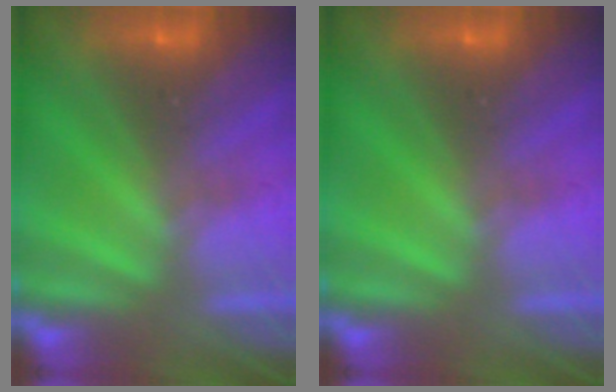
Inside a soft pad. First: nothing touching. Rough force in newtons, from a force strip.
{"total": 0.0}